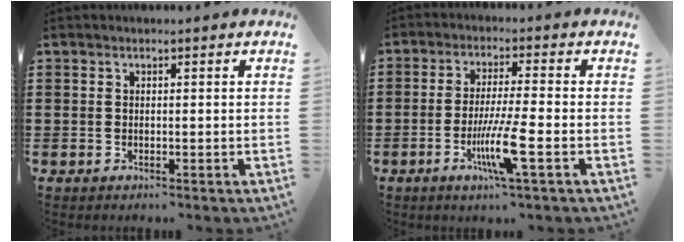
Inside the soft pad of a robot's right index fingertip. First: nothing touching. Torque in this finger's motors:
{"motor_torque": [1.70, 0.43, 0.70, 0.18]}